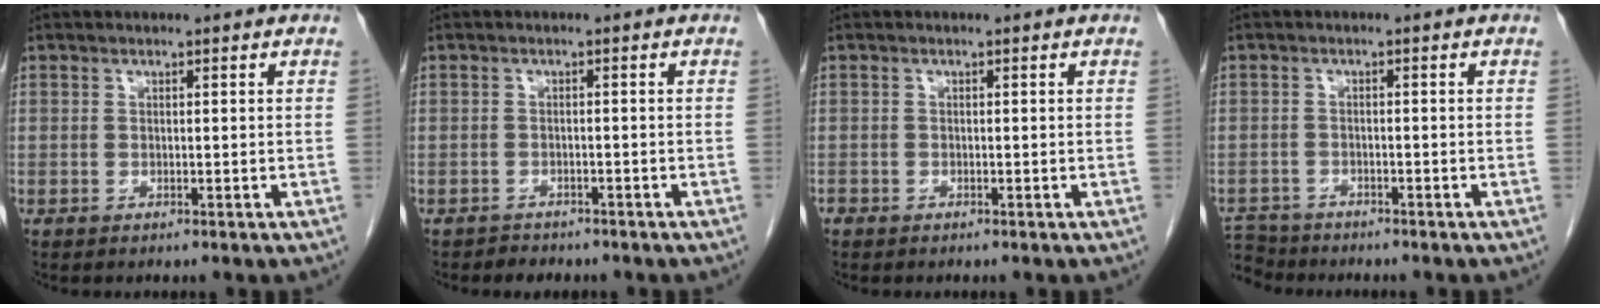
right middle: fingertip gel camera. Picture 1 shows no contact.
{"total": 2.2, "force": [-1.9, 1.2, 0.1], "torque": [-0.015, 0.001, -0.028]}
{"total": 0.8, "force": [-0.6, 0.5, 0.1], "torque": [-0.005, 0.002, -0.012]}
{"total": 5.0, "force": [-4.8, 1.5, -0.1], "torque": [0.002, -0.004, -0.089]}